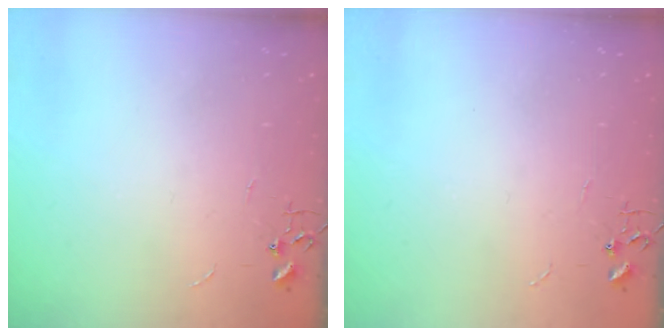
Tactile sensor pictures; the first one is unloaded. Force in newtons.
{"total": 0.0}